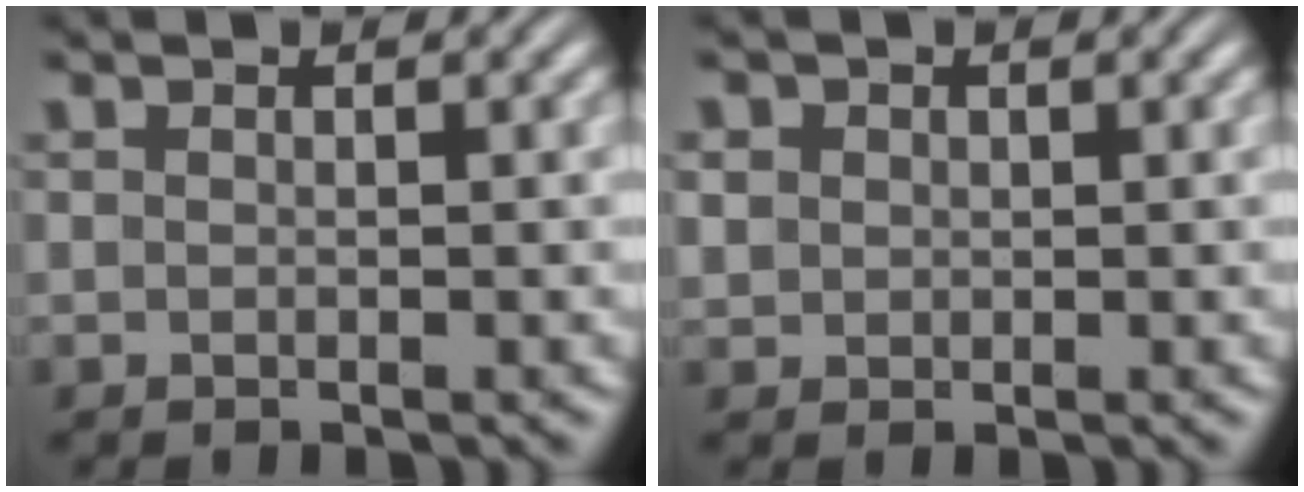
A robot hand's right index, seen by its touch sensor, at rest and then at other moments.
{"total": 2.5, "force": [0.5, 2.3, 1.0], "torque": [-0.036, -0.003, 0.012]}